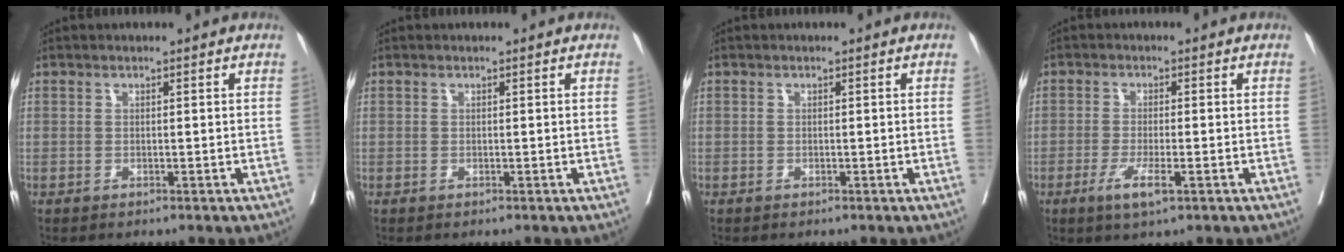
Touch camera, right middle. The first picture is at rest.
{"total": 0.0}
{"total": 0.0}
{"total": 4.3, "force": [-2.0, 0.5, 3.7], "torque": [-0.078, -0.010, -0.036]}